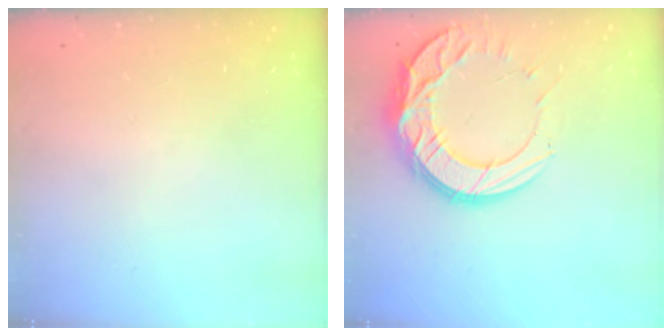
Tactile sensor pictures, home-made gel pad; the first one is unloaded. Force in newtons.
{"total": 17.2, "press": 17.2, "slide": 1.0}